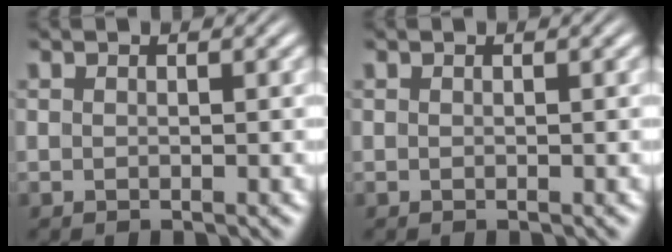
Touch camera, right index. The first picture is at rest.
{"total": 0.0}